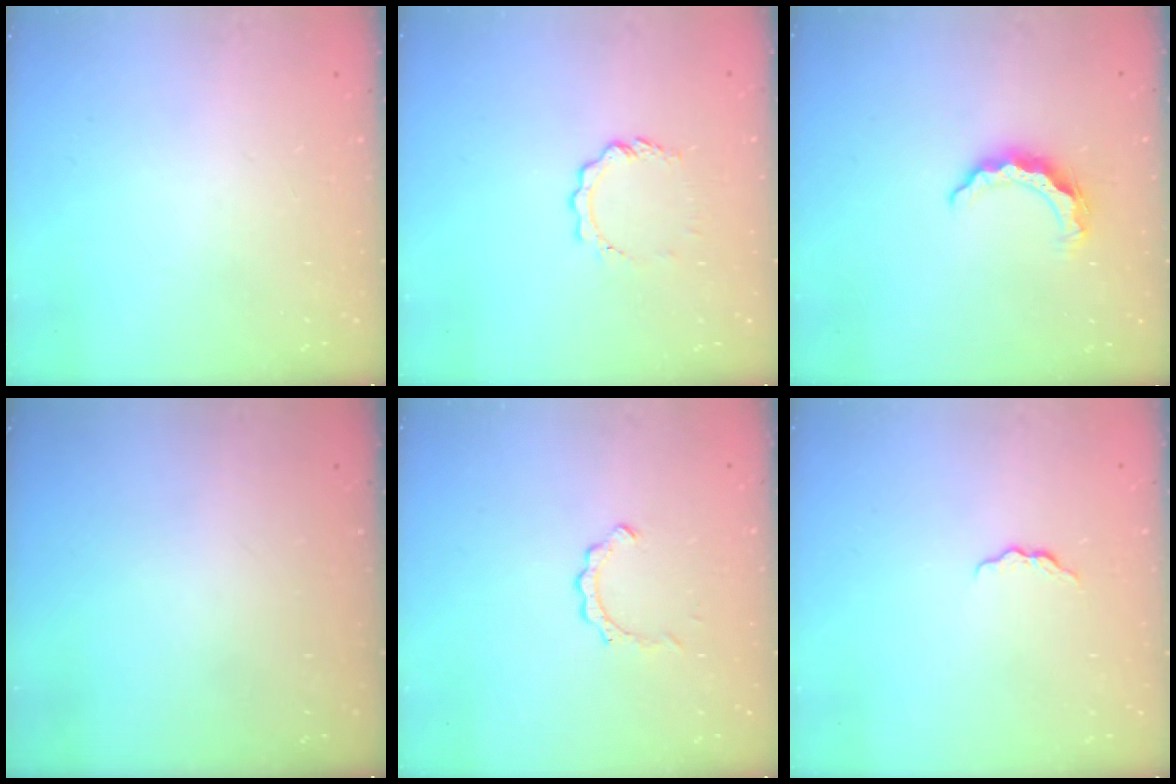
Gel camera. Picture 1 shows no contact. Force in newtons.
{"total": 6.5, "press": 6.5, "slide": 0.6}
{"total": 7.2, "press": 7.2, "slide": 0.3}
{"total": 0.0}
{"total": 2.1, "press": 2.1, "slide": 0.2}
{"total": 4.1, "press": 4.1, "slide": 0.5}